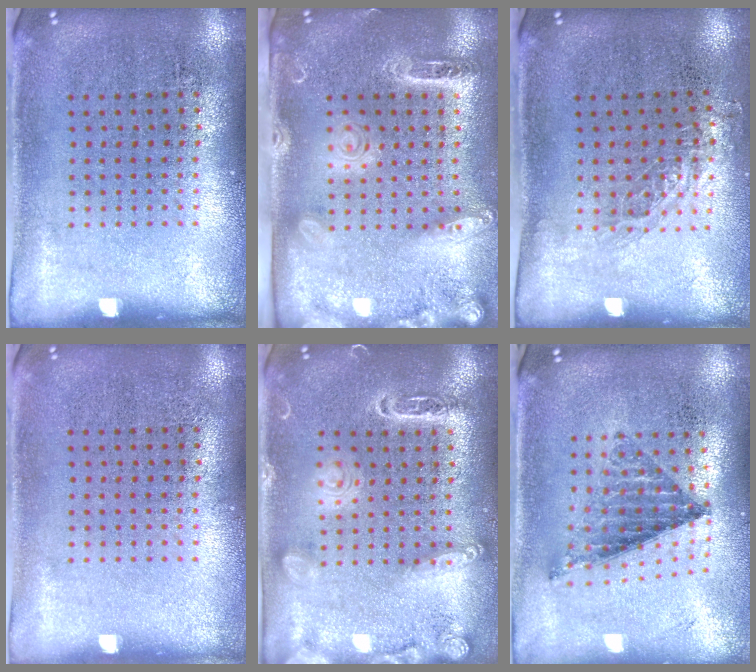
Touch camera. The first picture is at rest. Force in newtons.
{"total": 2.5, "press": 2.0, "slide": 1.6}
{"total": 0.8, "press": 0.8, "slide": 0.2}
{"total": 0.0}
{"total": 1.8, "press": 1.8, "slide": 0.2}
{"total": 0.9, "press": 0.9, "slide": 0.0}